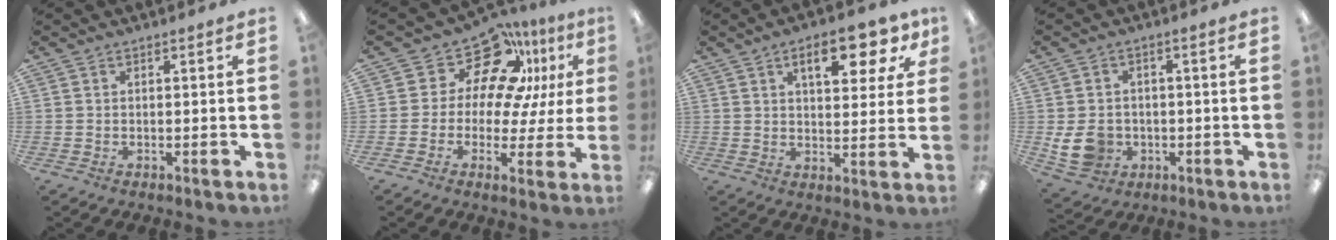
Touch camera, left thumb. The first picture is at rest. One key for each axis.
{"total": 16.6, "fx": 10.8, "fy": 9.3, "fz": 8.6, "tx": -0.147, "ty": -0.071, "tz": 0.190}
{"total": 11.0, "fx": 5.7, "fy": 4.7, "fz": 8.1, "tx": -0.104, "ty": -0.015, "tz": 0.091}
{"total": 7.6, "fx": -1.3, "fy": 6.5, "fz": 3.9, "tx": -0.078, "ty": 0.009, "tz": -0.021}